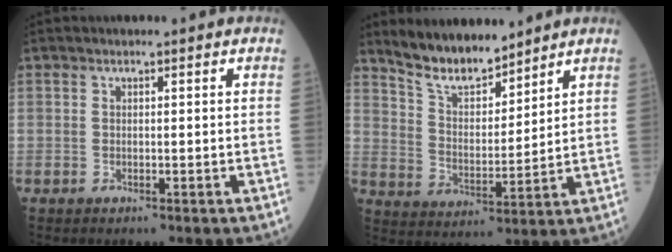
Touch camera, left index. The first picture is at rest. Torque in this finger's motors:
{"motor_torque": [1.03, -1.00, 0.41, 0.03]}